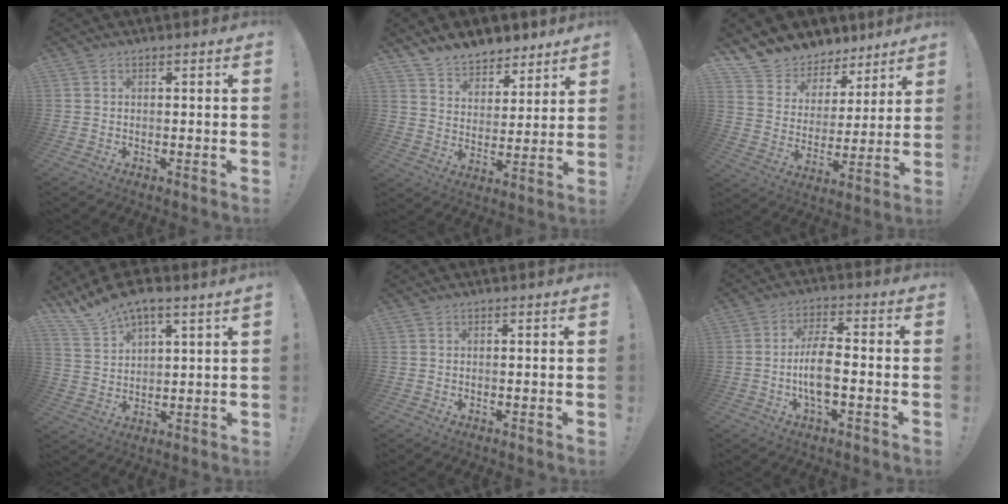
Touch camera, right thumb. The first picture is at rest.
{"total": 9.3, "force": [8.2, 4.3, 1.1], "torque": [-0.025, -0.069, 0.160]}
{"total": 10.0, "force": [8.1, 5.8, 0.8], "torque": [-0.022, -0.076, 0.151]}
{"total": 8.3, "force": [7.4, 1.7, 3.4], "torque": [-0.080, -0.044, 0.141]}
{"total": 0.0}
{"total": 9.4, "force": [-2.2, 3.6, 8.4], "torque": [-0.171, 0.008, -0.039]}